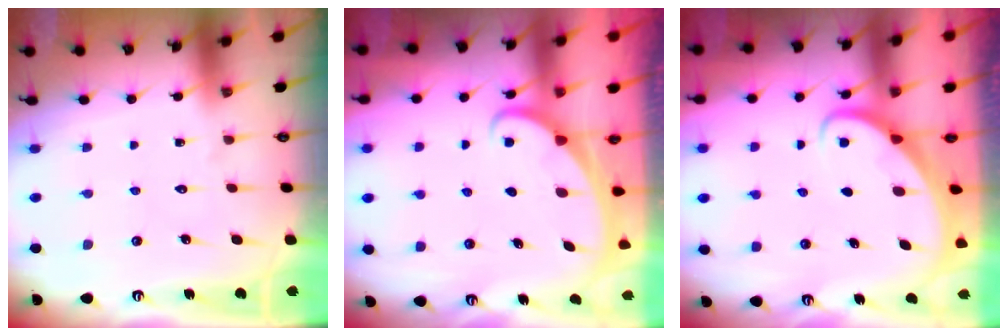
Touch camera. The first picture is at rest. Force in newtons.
{"total": 1.5, "press": 1.5, "slide": 0.1}
{"total": 2.4, "press": 2.4, "slide": 0.2}